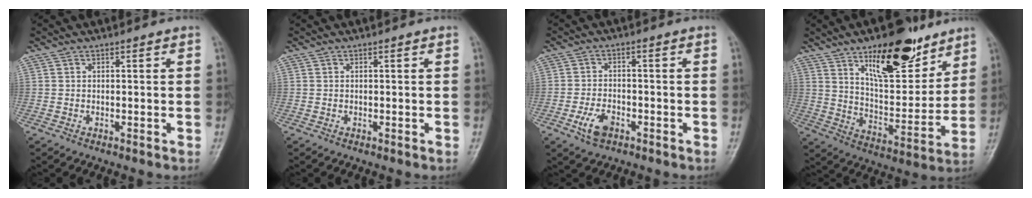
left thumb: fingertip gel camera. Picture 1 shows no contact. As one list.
[{"total": 0.0}, {"total": 4.9, "force": [-2.5, 2.8, 3.1], "torque": [-0.061, 0.012, -0.045]}, {"total": 18.6, "force": [11.5, 7.6, 12.4], "torque": [-0.143, -0.070, 0.193]}]